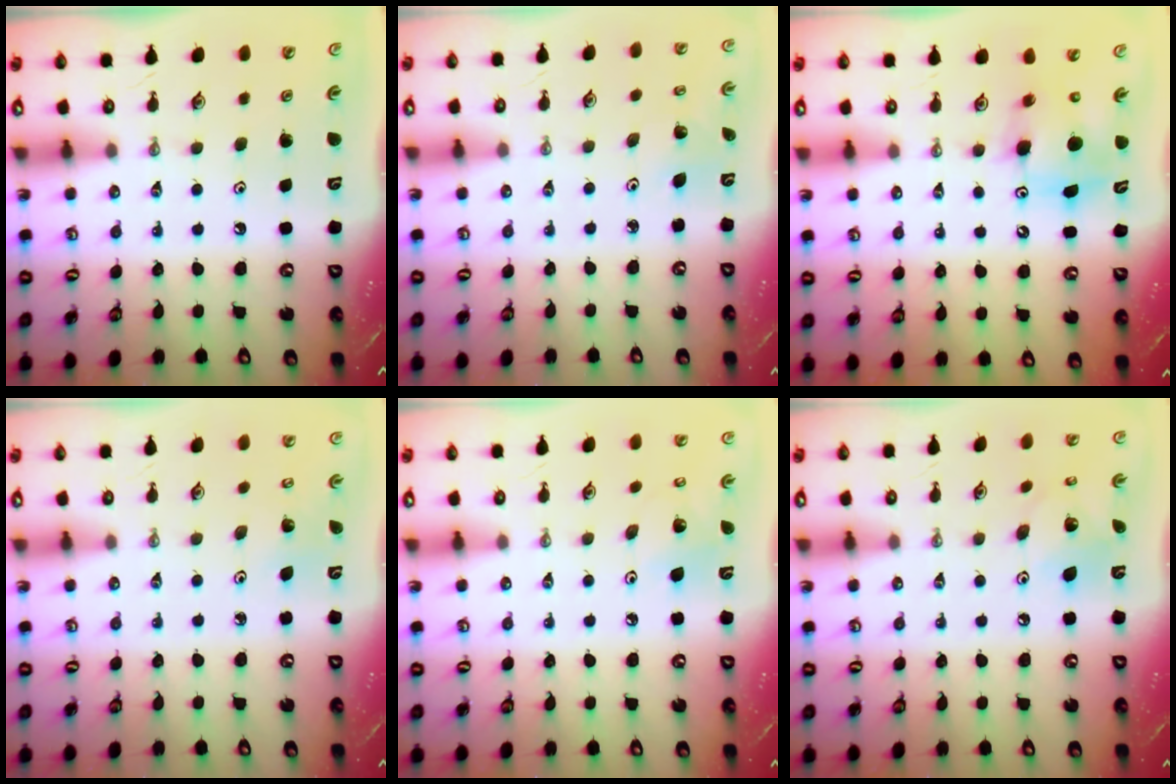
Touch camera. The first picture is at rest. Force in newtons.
{"total": 1.9, "press": 1.9, "slide": 0.1}
{"total": 8.0, "press": 7.8, "slide": 2.0}
{"total": 2.7, "press": 2.7, "slide": 0.5}
{"total": 6.4, "press": 6.3, "slide": 1.1}
{"total": 8.5, "press": 8.4, "slide": 0.6}